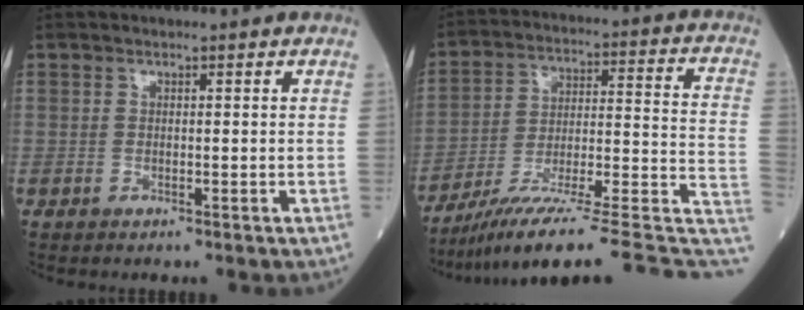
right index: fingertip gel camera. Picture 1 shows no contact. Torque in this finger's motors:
{"motor_torque": [-0.86, -1.14, 0.05, 0.09]}